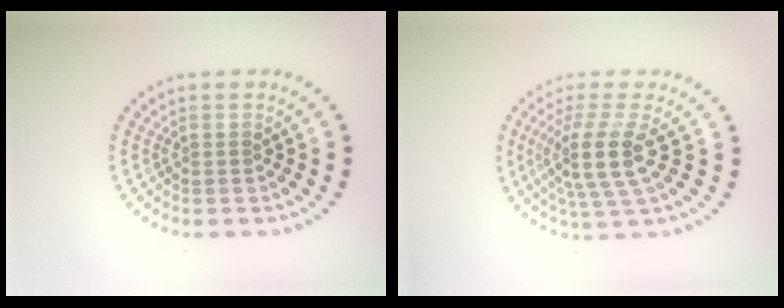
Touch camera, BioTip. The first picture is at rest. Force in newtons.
{"total": 4.3, "press": 3.4, "slide": 2.6}